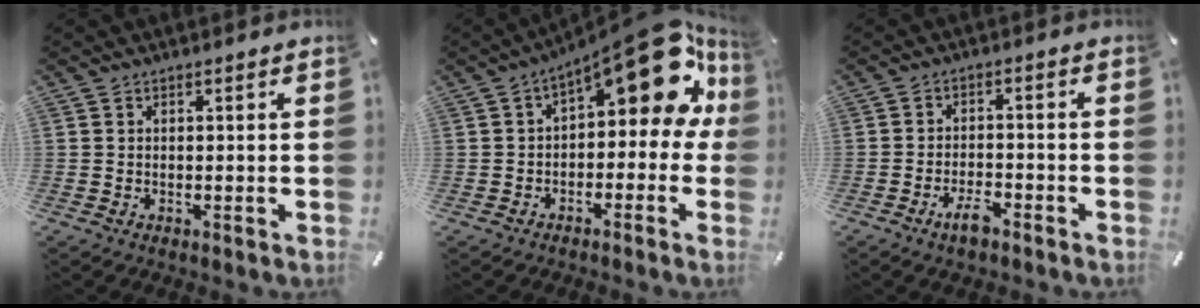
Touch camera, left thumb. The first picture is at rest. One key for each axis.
{"total": 17.6, "fx": 8.2, "fy": 7.8, "fz": 13.5, "tx": -0.176, "ty": -0.055, "tz": 0.136}
{"total": 4.6, "fx": -3.3, "fy": 1.7, "fz": 2.8, "tx": -0.056, "ty": 0.013, "tz": -0.062}